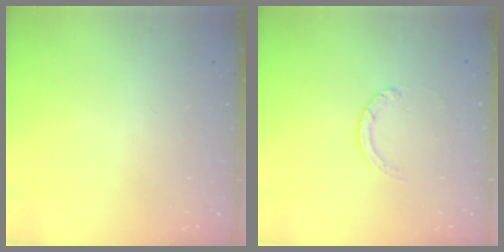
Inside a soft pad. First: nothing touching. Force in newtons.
{"total": 1.3, "press": 1.2, "slide": 0.2}